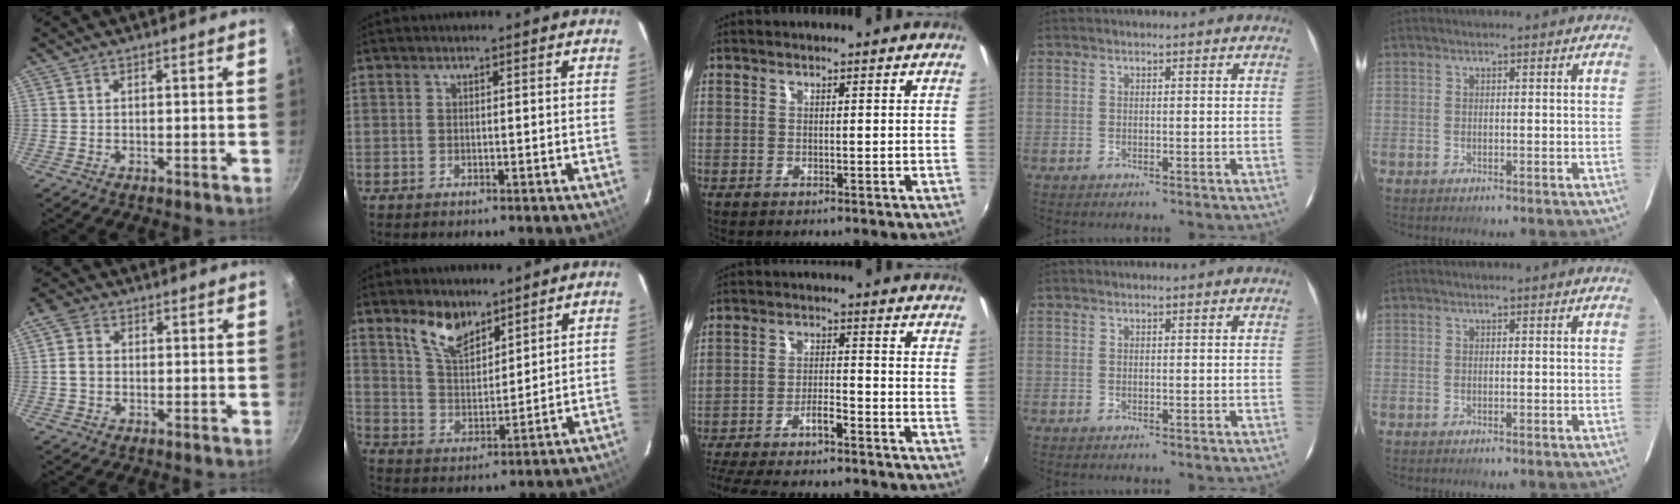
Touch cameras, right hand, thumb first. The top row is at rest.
{"thumb": {"total": 4.5, "force": [0.0, 3.7, 2.6], "torque": [-0.039, 0.008, -0.010]}, "index": {"total": 8.4, "force": [6.1, 3.7, 4.4], "torque": [-0.079, 0.009, 0.121]}, "middle": {"total": 12.1, "force": [-10.7, 1.6, 5.5], "torque": [-0.126, 0.001, -0.175]}}